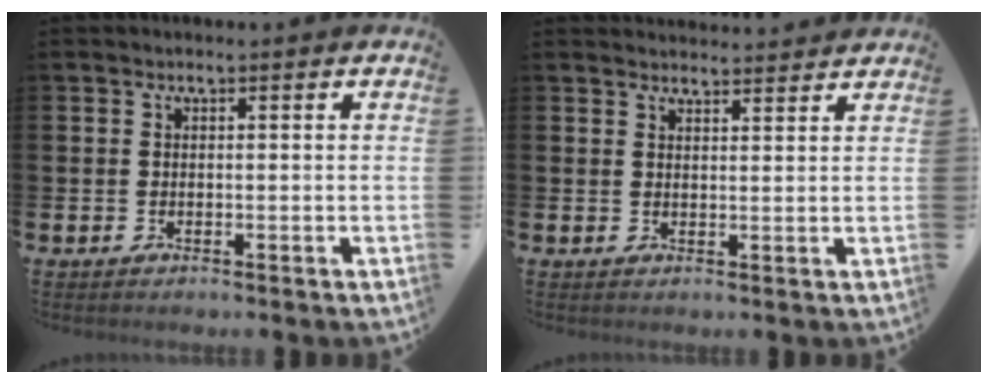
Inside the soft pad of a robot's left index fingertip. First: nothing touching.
{"total": 2.6, "force": [2.6, 0.2, -0.1], "torque": [0.001, -0.016, 0.047]}